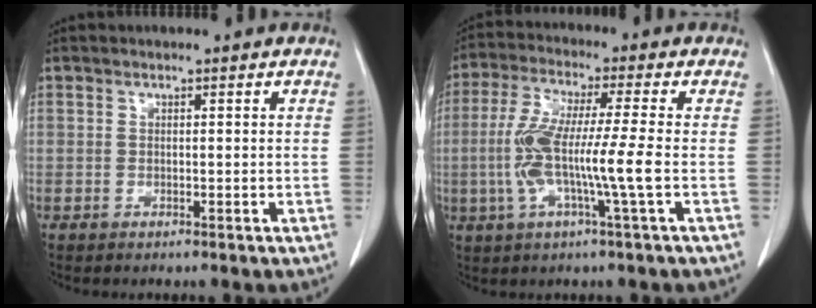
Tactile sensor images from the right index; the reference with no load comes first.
{"total": 10.6, "force": [-1.7, -0.2, 10.4], "torque": [-0.212, -0.001, -0.040]}